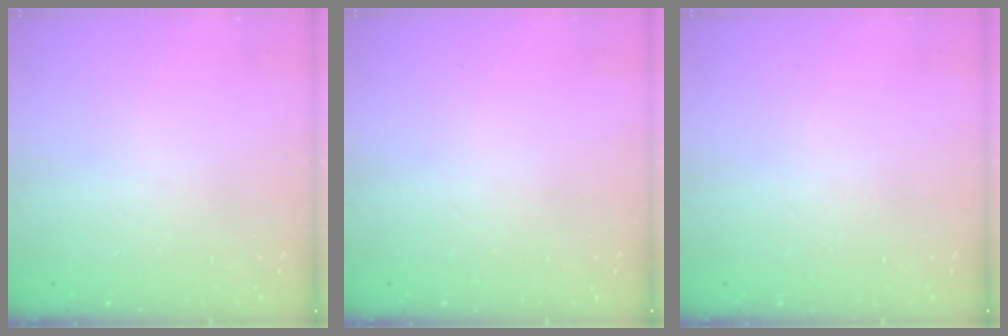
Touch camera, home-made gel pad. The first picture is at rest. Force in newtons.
{"total": 0.0}
{"total": 0.0}